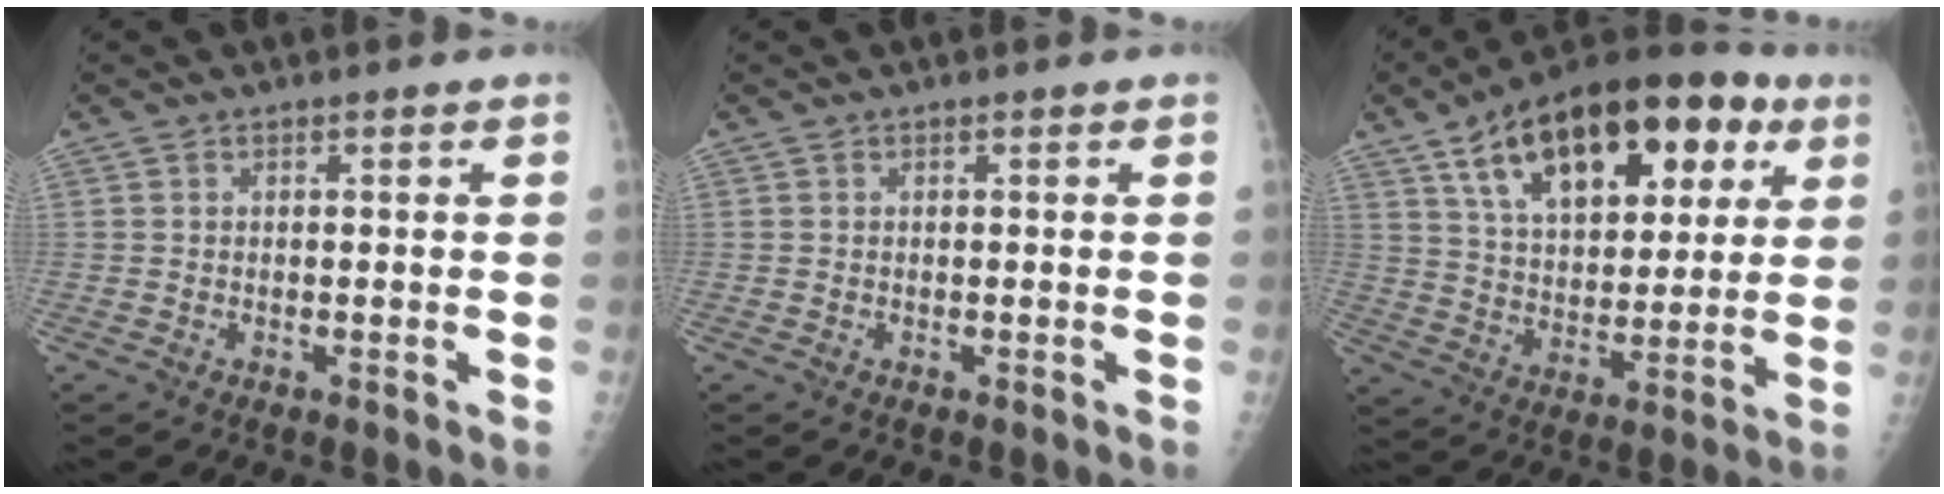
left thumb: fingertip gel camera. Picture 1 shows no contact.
{"total": 0.0}
{"total": 24.8, "force": [11.3, 13.2, 17.7], "torque": [-0.241, -0.003, 0.182]}